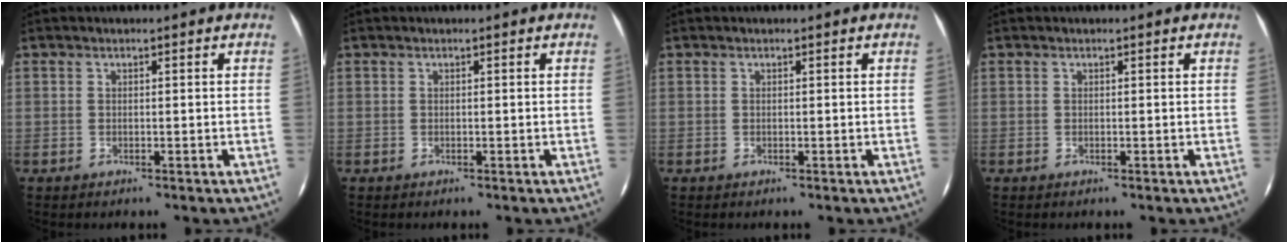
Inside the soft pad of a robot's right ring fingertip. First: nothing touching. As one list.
[{"total": 0.0}, {"total": 0.0}, {"total": 0.0}]